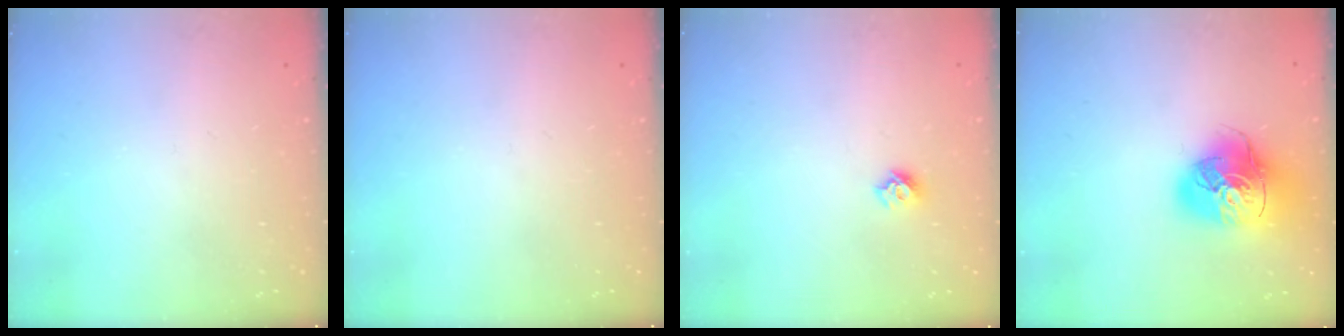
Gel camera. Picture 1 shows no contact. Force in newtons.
{"total": 0.0}
{"total": 5.7, "press": 5.7, "slide": 0.5}
{"total": 17.1, "press": 17.0, "slide": 2.5}